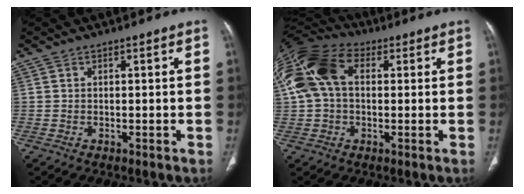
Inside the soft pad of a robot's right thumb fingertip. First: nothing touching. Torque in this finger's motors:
{"motor_torque": [2.36, 2.65, 1.25, -0.74, 0.69]}